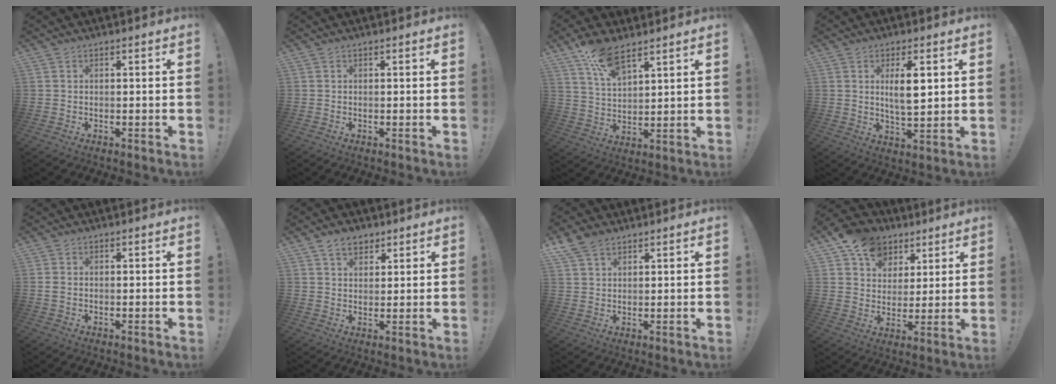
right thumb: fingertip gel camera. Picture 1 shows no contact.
{"total": 0.0}
{"total": 9.8, "force": [7.5, 3.3, 5.3], "torque": [-0.103, -0.041, 0.141]}
{"total": 8.2, "force": [2.2, 2.6, 7.5], "torque": [-0.124, -0.010, 0.031]}
{"total": 1.2, "force": [0.0, 0.9, 0.8], "torque": [-0.018, 0.005, 0.001]}
{"total": 6.0, "force": [3.8, 3.9, 2.6], "torque": [-0.040, -0.011, 0.070]}
{"total": 6.0, "force": [4.3, 3.3, 2.5], "torque": [-0.045, -0.016, 0.084]}
{"total": 12.2, "force": [7.0, 9.1, 4.2], "torque": [-0.071, -0.039, 0.136]}